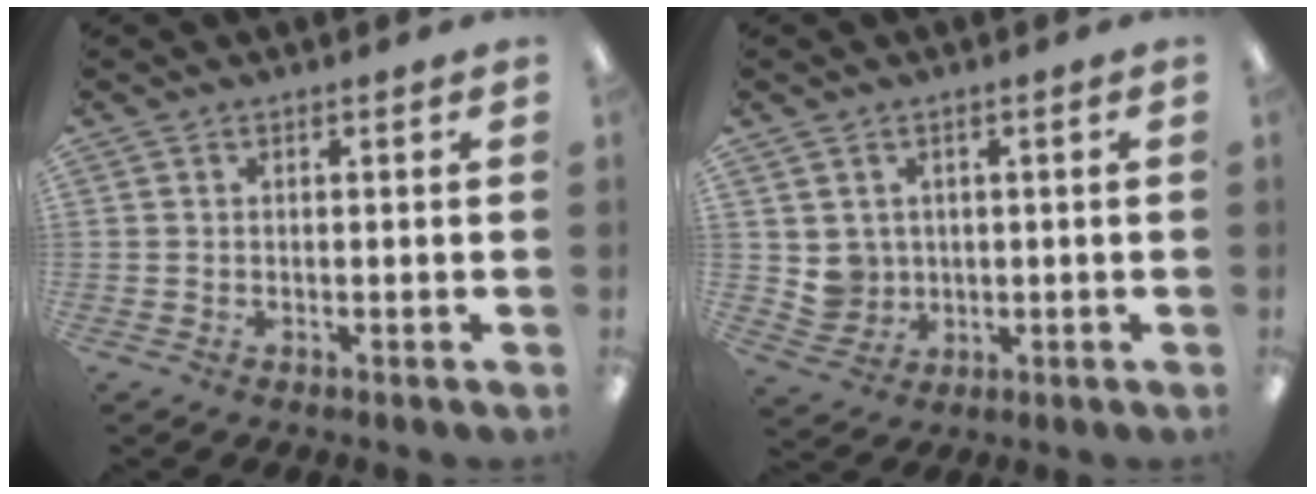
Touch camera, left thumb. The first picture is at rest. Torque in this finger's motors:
{"motor_torque": [-0.17, 0.27, 0.13, -0.13, 0.09]}